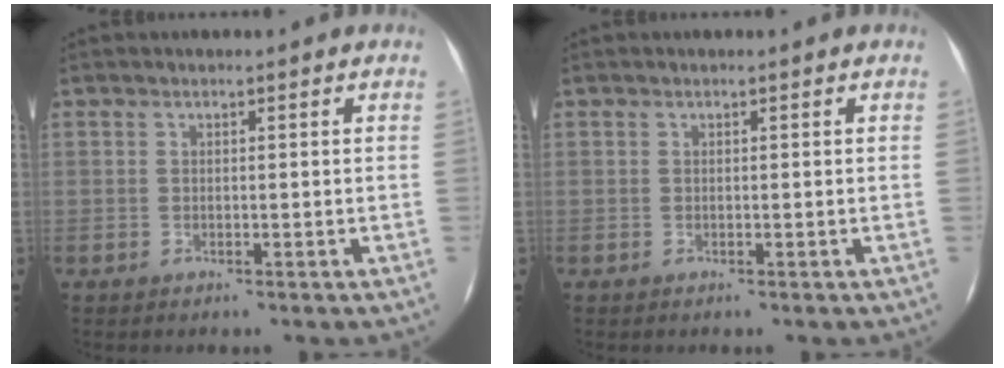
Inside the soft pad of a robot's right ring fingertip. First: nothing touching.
{"total": 0.0}